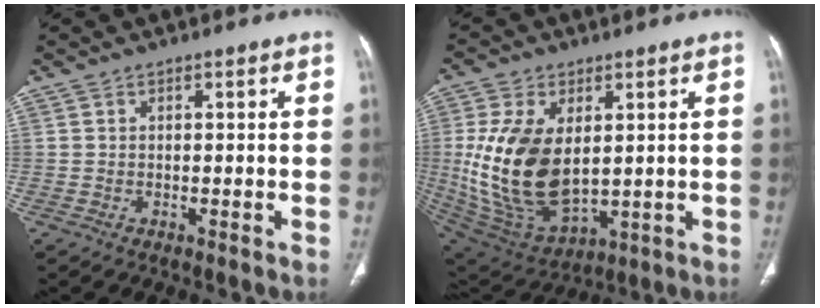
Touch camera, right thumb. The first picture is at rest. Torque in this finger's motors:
{"motor_torque": [2.58, 2.17, 1.45, -1.32, 0.47]}